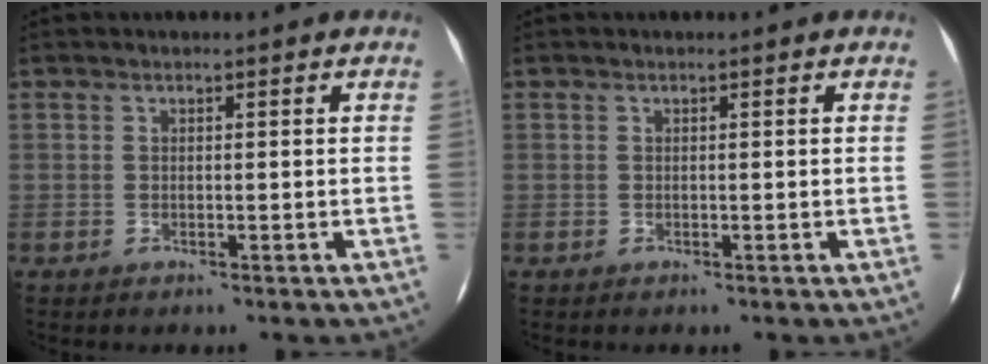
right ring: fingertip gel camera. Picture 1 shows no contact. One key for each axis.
{"total": 0.0}